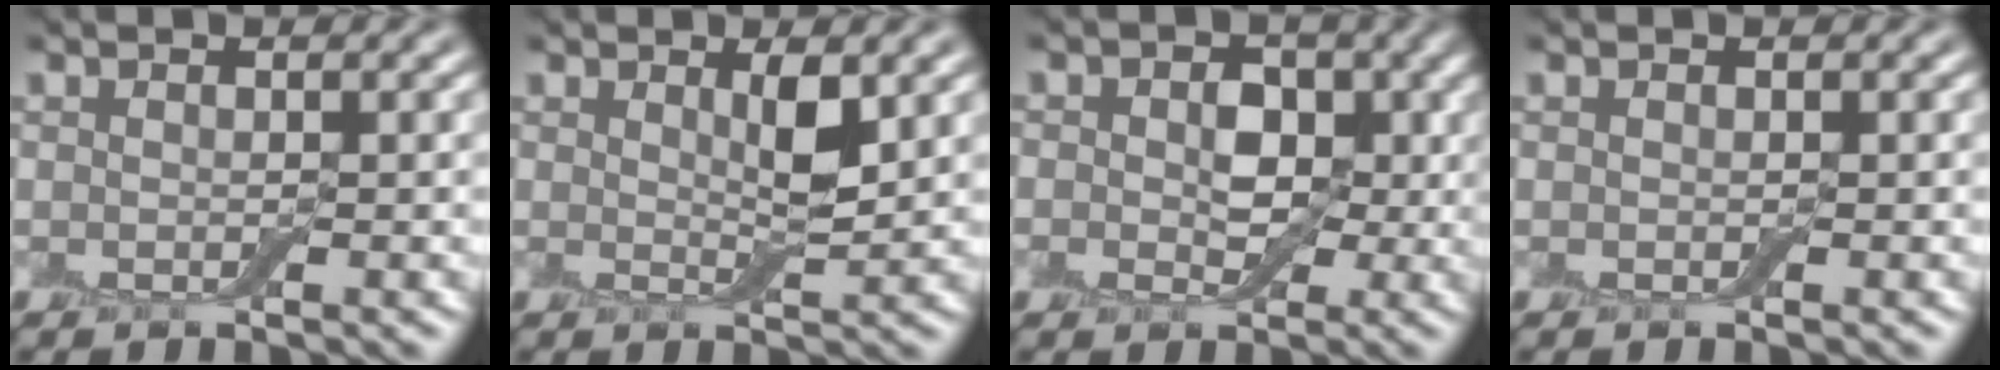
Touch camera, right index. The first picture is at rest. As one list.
[{"total": 1.5, "force": [1.0, 0.1, 1.2], "torque": [-0.023, -0.003, 0.017]}, {"total": 4.0, "force": [0.1, 3.1, 2.5], "torque": [-0.025, -0.001, -0.012]}, {"total": 0.0}]